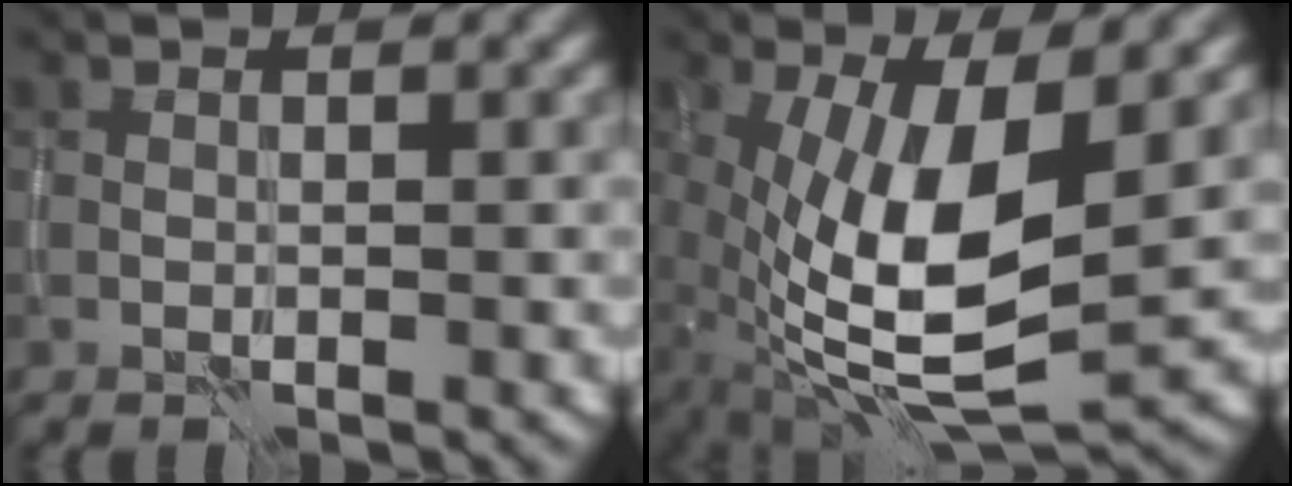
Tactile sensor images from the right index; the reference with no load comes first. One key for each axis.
{"total": 11.9, "fx": -0.4, "fy": 4.3, "fz": 11.0, "tx": -0.209, "ty": -0.012, "tz": -0.007}